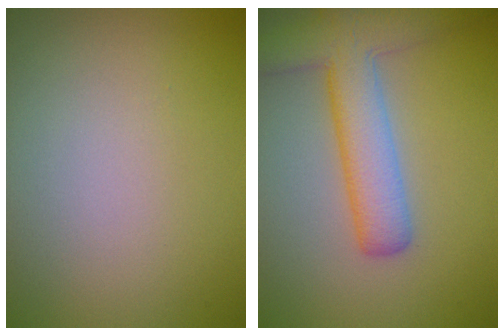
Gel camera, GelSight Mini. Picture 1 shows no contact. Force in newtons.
{"total": 6.2, "press": 6.1, "slide": 0.3}